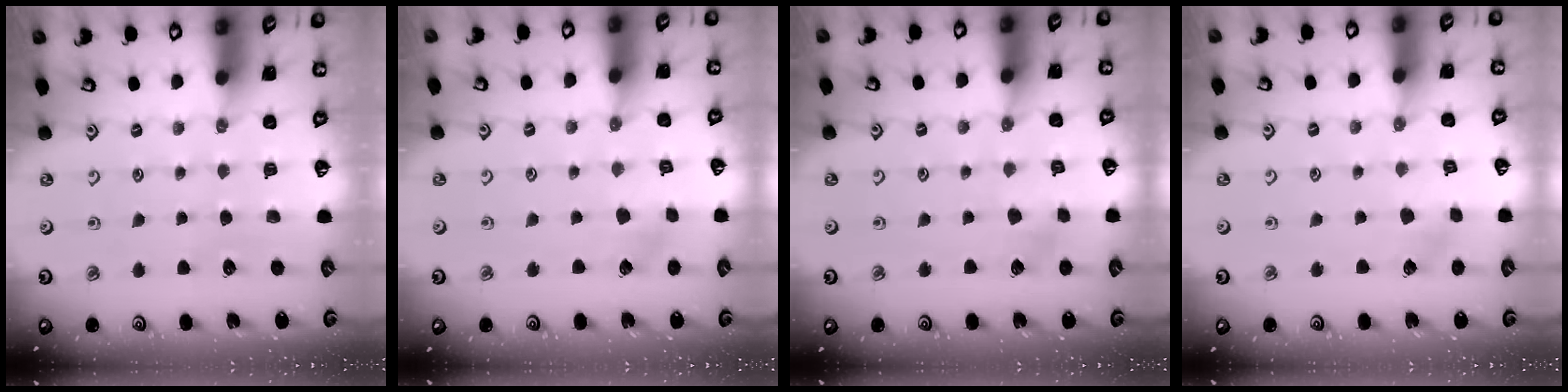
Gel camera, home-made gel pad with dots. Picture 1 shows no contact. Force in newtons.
{"total": 3.0, "press": 2.9, "slide": 0.6}
{"total": 2.9, "press": 2.8, "slide": 0.8}
{"total": 3.0, "press": 2.9, "slide": 0.6}